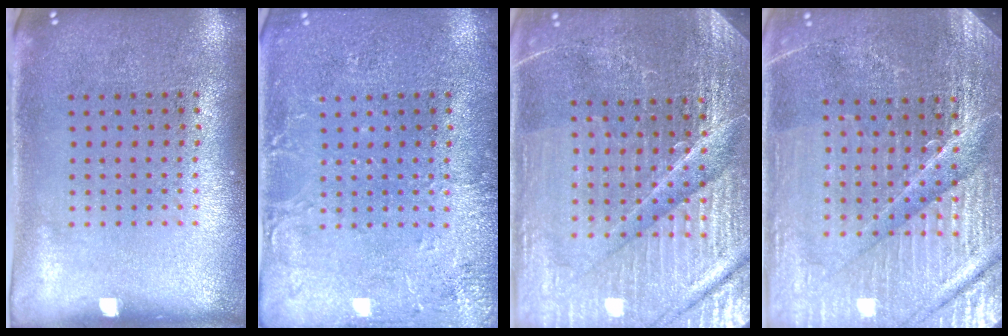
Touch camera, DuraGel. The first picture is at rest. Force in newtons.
{"total": 2.8, "press": 2.8, "slide": 0.4}
{"total": 5.5, "press": 5.1, "slide": 2.1}
{"total": 5.2, "press": 4.9, "slide": 1.9}